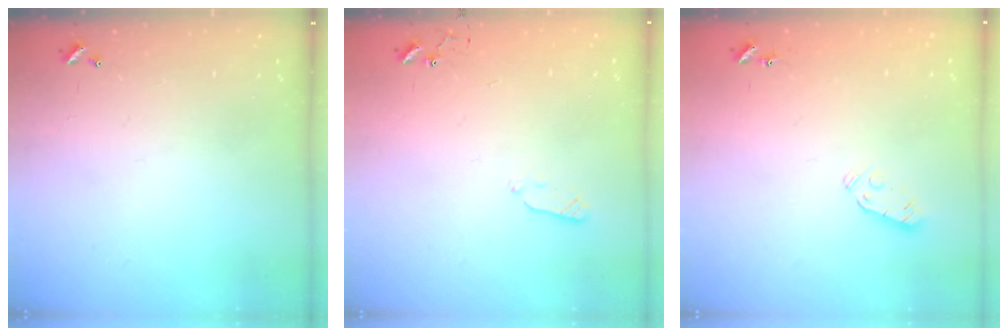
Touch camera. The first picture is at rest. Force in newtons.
{"total": 4.7, "press": 4.6, "slide": 0.9}
{"total": 3.7, "press": 3.6, "slide": 0.6}